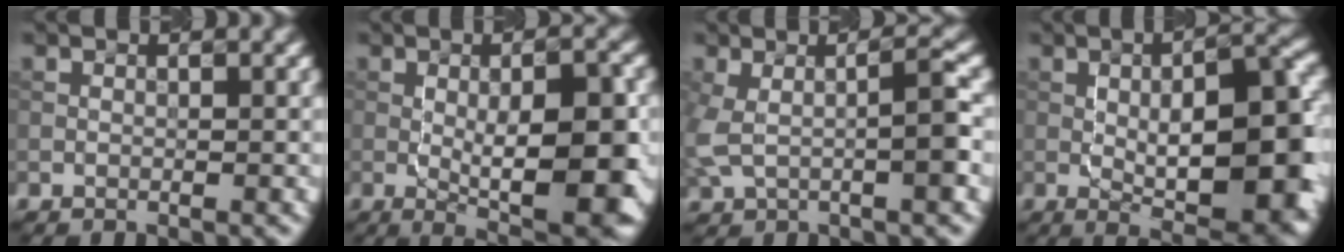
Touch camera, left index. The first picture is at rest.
{"total": 9.7, "force": [-0.9, 2.8, 9.2], "torque": [-0.127, -0.010, -0.009]}
{"total": 4.3, "force": [-0.1, 1.2, 4.2], "torque": [-0.081, 0.004, -0.003]}
{"total": 10.6, "force": [-0.8, 3.7, 9.9], "torque": [-0.126, 0.005, -0.009]}